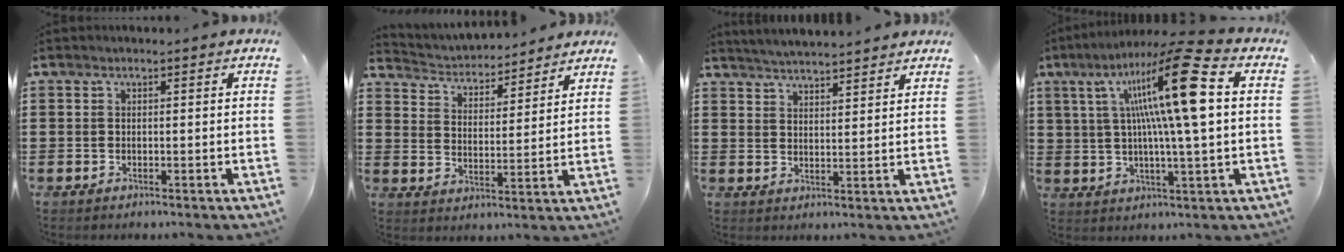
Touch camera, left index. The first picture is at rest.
{"total": 3.5, "force": [3.4, 0.5, -0.2], "torque": [-0.019, -0.030, 0.052]}
{"total": 3.5, "force": [3.5, -0.5, 0.1], "torque": [-0.014, -0.016, 0.062]}
{"total": 16.8, "force": [4.4, 2.4, 16.0], "torque": [-0.290, 0.005, 0.060]}